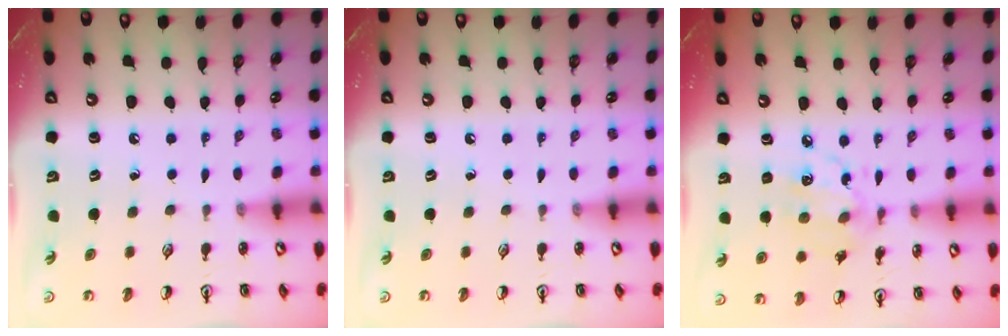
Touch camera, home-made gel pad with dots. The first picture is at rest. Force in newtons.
{"total": 0.0}
{"total": 9.1, "press": 9.1, "slide": 0.6}